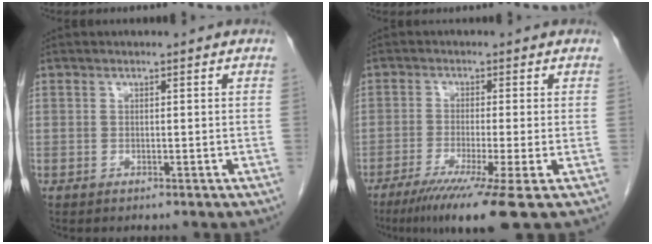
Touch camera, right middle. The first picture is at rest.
{"total": 9.4, "force": [-6.1, -1.4, 7.1], "torque": [-0.113, -0.030, -0.098]}